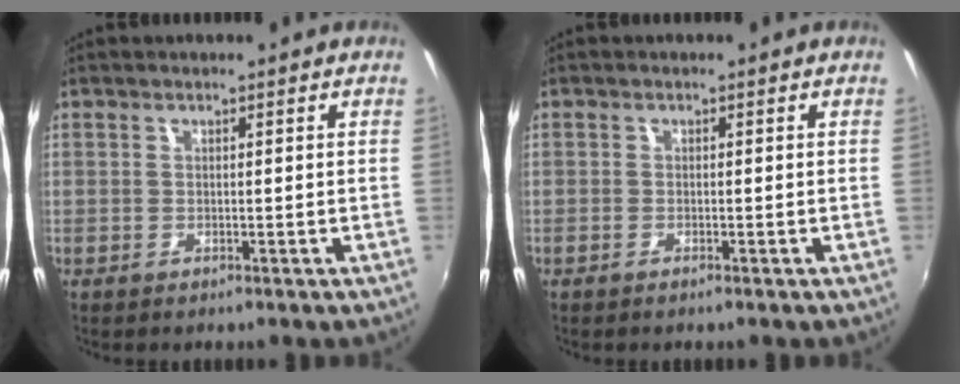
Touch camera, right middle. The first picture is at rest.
{"total": 0.7, "force": [-0.6, 0.0, 0.3], "torque": [-0.006, -0.003, -0.013]}